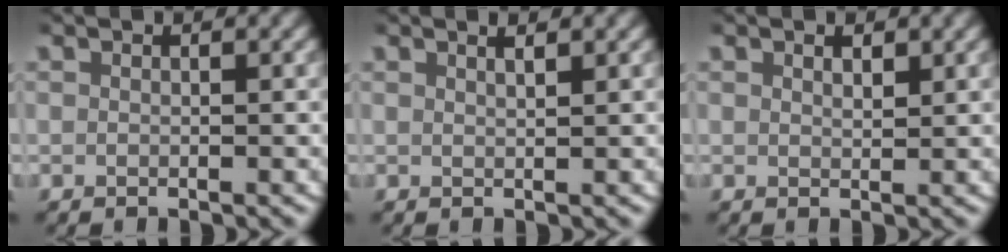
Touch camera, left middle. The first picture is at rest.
{"total": 1.5, "force": [1.1, 0.2, 1.0], "torque": [-0.010, 0.004, 0.016]}
{"total": 1.1, "force": [0.7, 0.3, 0.7], "torque": [-0.006, -0.004, 0.014]}